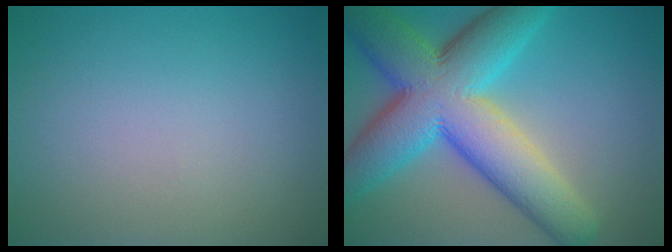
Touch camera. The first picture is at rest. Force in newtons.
{"total": 12.8, "press": 12.8, "slide": 0.3}